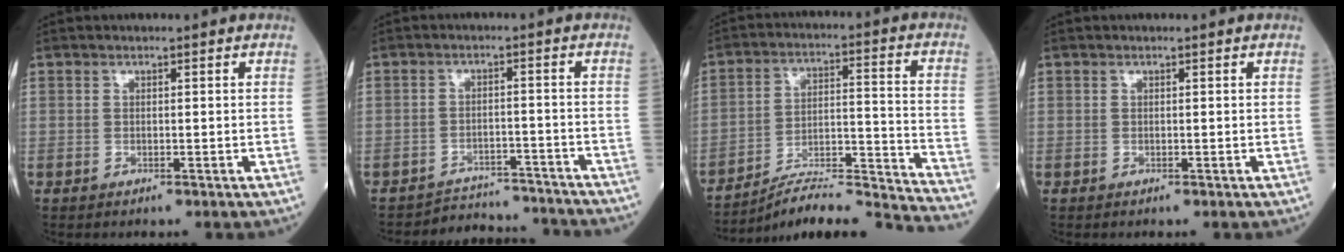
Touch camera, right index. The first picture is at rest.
{"total": 8.9, "force": [-8.7, 1.6, -0.6], "torque": [0.014, 0.023, -0.115]}
{"total": 19.6, "force": [-18.8, -1.6, 5.5], "torque": [-0.070, 0.012, -0.283]}
{"total": 0.0}